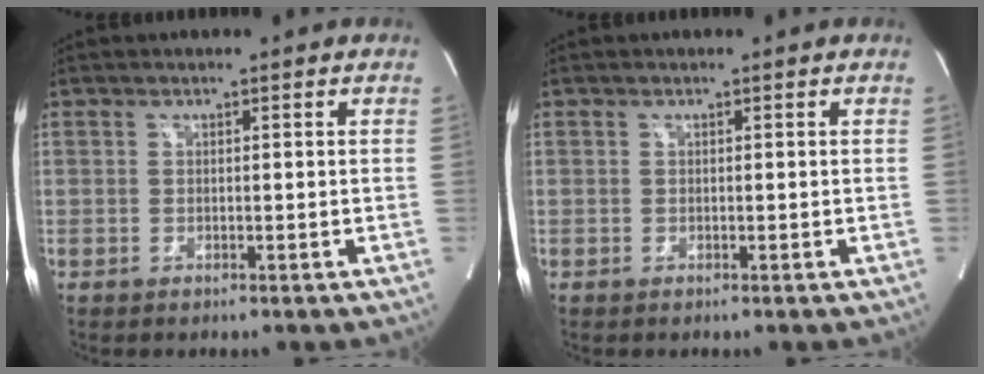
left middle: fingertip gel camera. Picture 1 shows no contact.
{"total": 0.0}